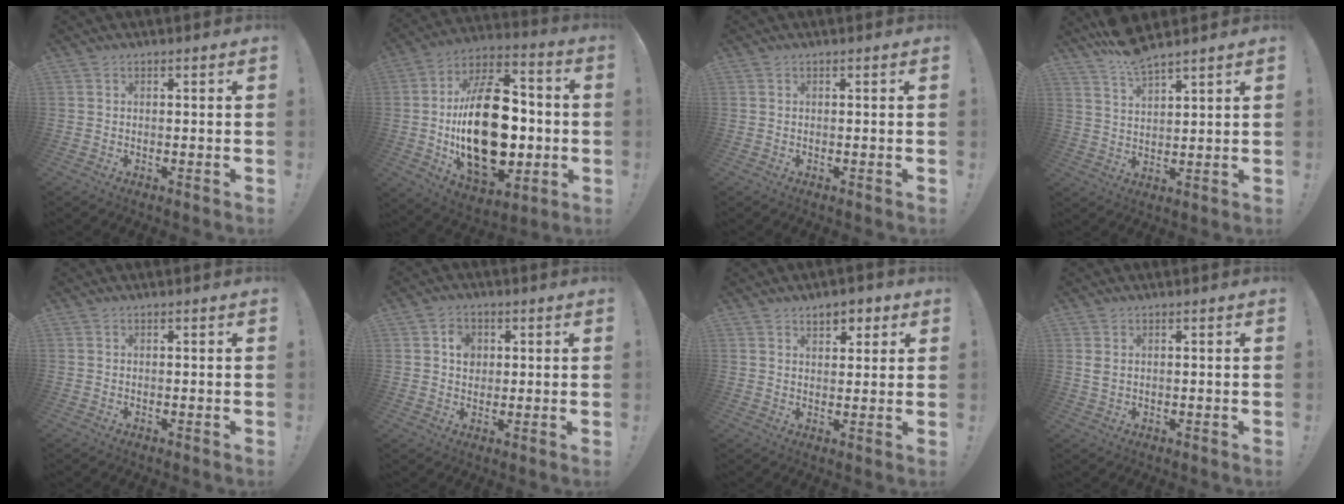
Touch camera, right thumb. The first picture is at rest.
{"total": 28.8, "force": [-2.2, 16.7, 23.4], "torque": [-0.412, 0.009, -0.024]}
{"total": 0.0}
{"total": 7.1, "force": [6.3, 1.2, 3.0], "torque": [-0.058, -0.037, 0.114]}
{"total": 0.0}
{"total": 4.8, "force": [1.2, 4.2, 1.9], "torque": [-0.015, -0.001, 0.018]}
{"total": 5.1, "force": [3.2, 3.1, 2.6], "torque": [-0.028, -0.011, 0.053]}
{"total": 1.9, "force": [0.9, 1.0, 1.3], "torque": [-0.022, 0.002, 0.015]}